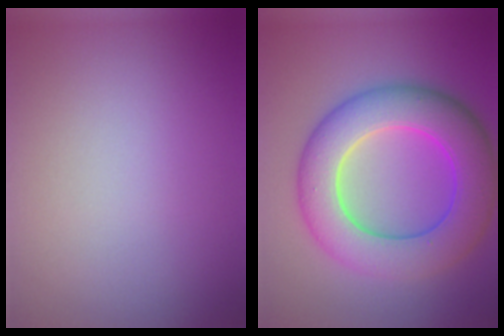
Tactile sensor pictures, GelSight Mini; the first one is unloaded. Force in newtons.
{"total": 9.4, "press": 9.4, "slide": 0.4}